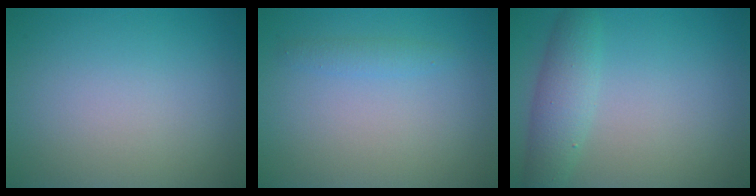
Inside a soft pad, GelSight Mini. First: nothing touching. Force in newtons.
{"total": 1.1, "press": 1.1, "slide": 0.1}
{"total": 3.2, "press": 3.2, "slide": 0.1}